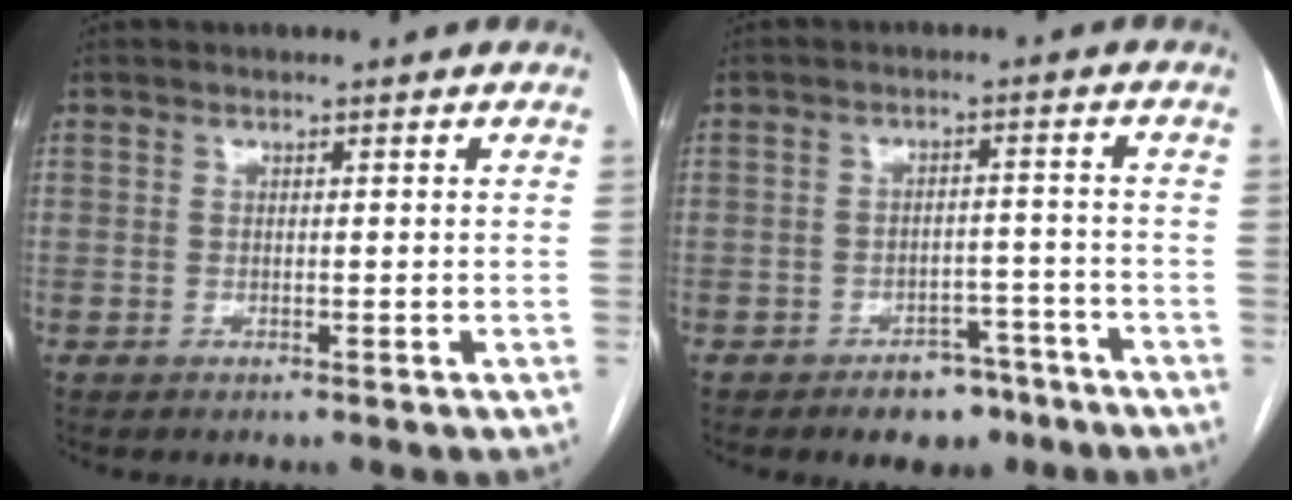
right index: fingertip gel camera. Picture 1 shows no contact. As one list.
[{"total": 6.0, "force": [-4.3, 3.5, 2.5], "torque": [-0.027, 0.014, -0.057]}]